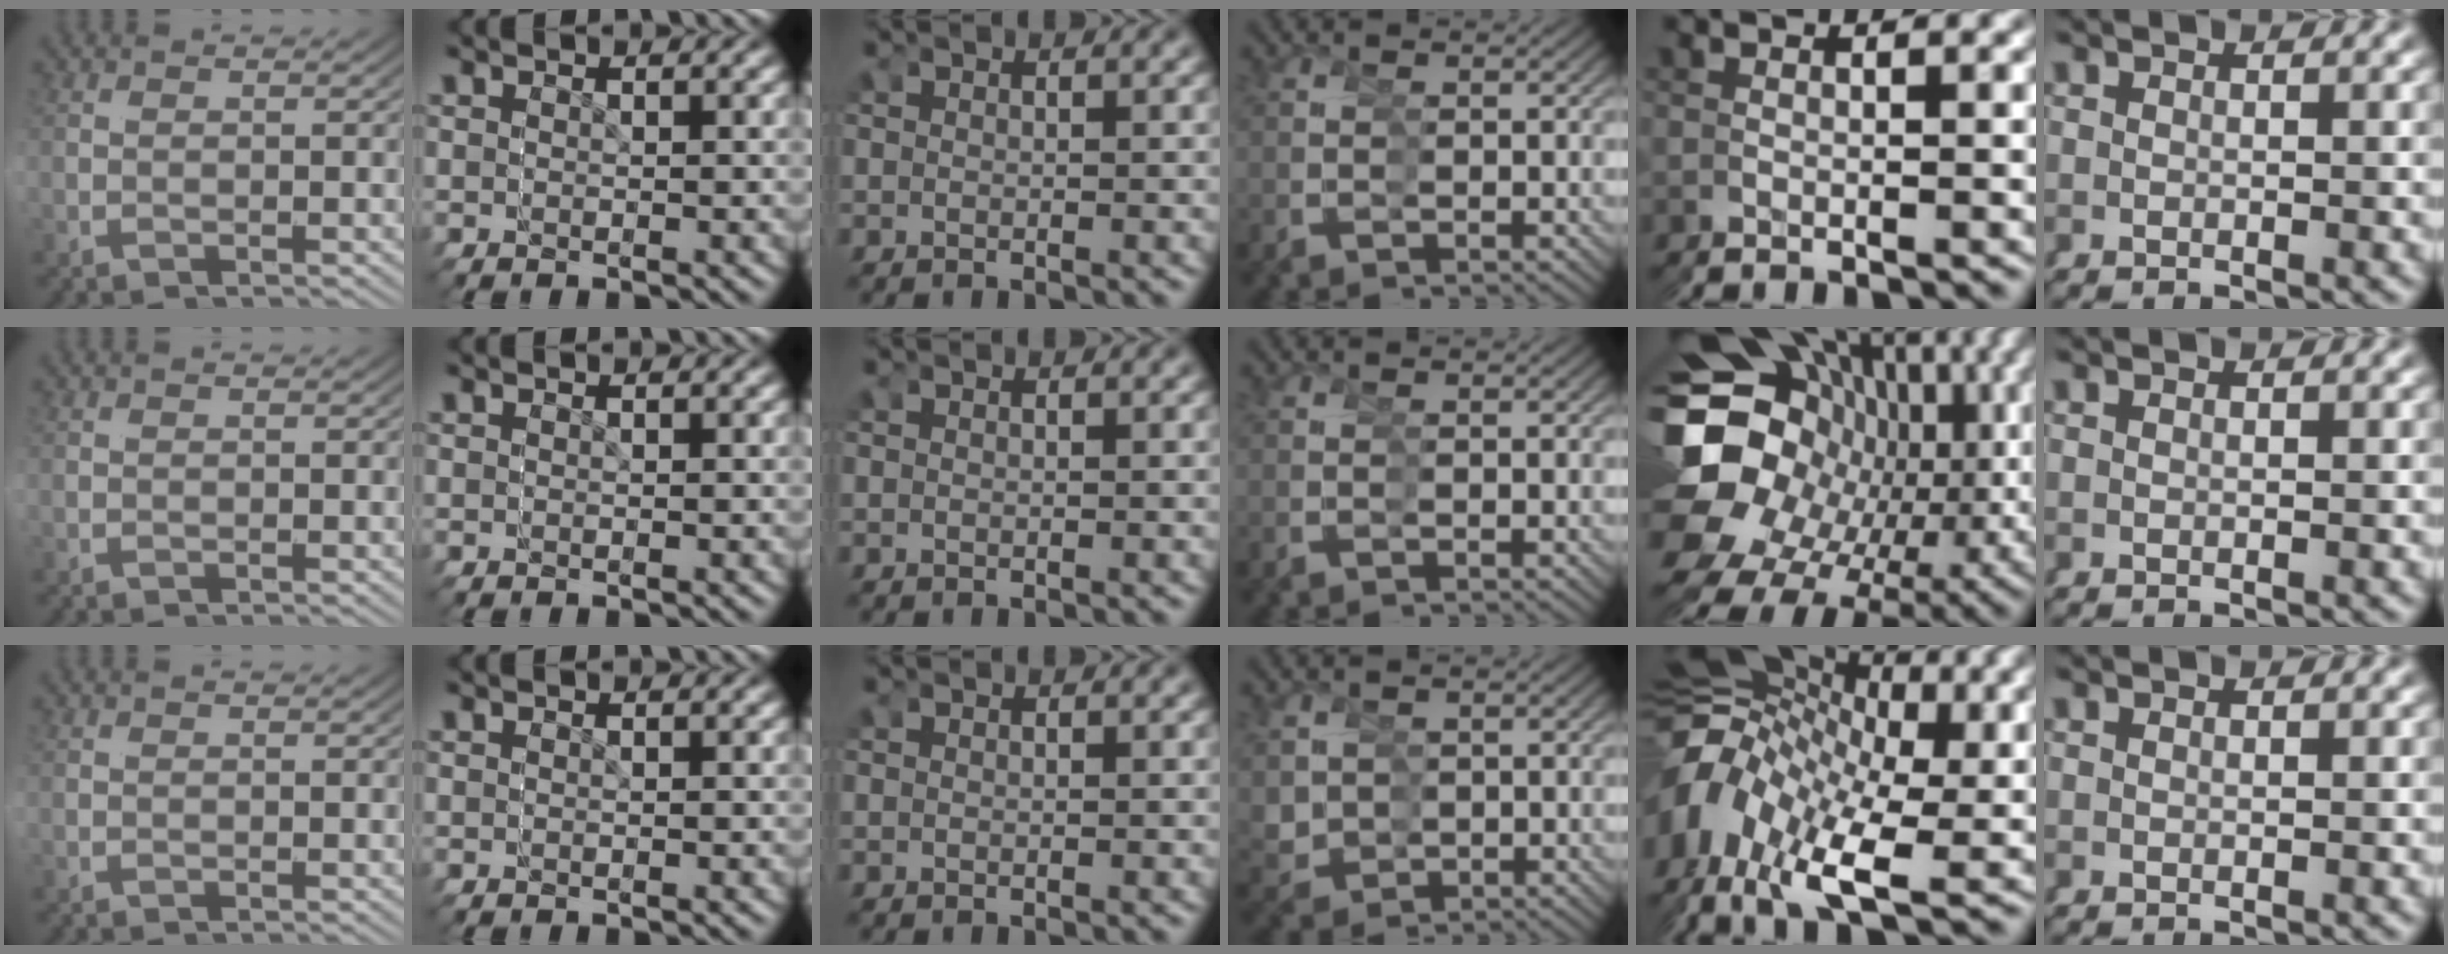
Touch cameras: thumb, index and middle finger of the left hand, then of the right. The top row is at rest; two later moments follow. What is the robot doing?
{"motion": "grasp_and_lifting", "object": "straw"}